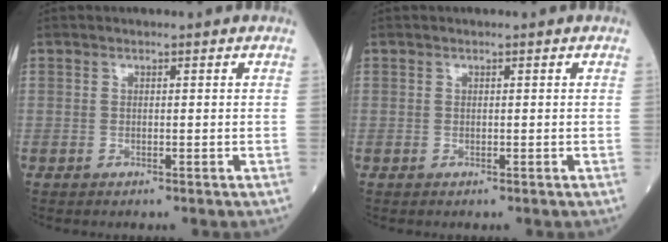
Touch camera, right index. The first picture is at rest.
{"total": 0.0}